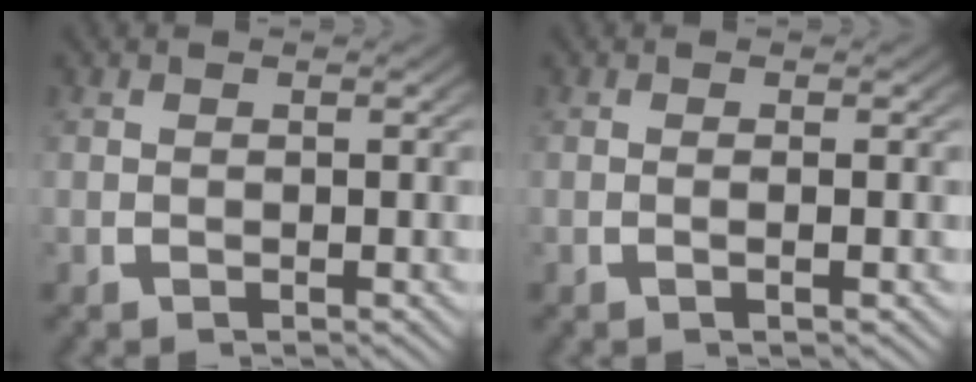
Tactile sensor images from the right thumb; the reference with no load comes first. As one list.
[{"total": 0.9, "force": [0.0, 0.0, 0.9], "torque": [-0.018, 0.006, -0.003]}]